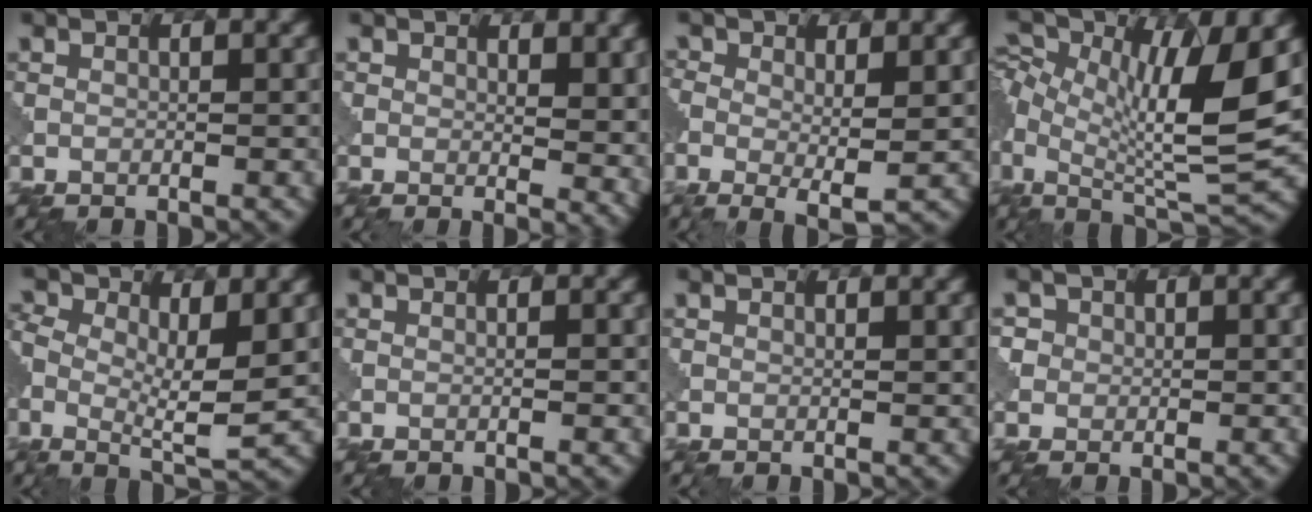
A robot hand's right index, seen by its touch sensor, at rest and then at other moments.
{"total": 6.5, "force": [2.3, 3.3, 5.1], "torque": [-0.045, -0.004, 0.039]}
{"total": 3.0, "force": [-0.1, 1.0, 2.8], "torque": [-0.053, -0.011, 0.001]}
{"total": 10.7, "force": [1.3, 4.1, 9.8], "torque": [-0.185, -0.004, 0.022]}
{"total": 6.3, "force": [0.2, 2.6, 5.7], "torque": [-0.117, -0.005, 0.002]}
{"total": 1.1, "force": [0.1, 0.5, 0.9], "torque": [0.005, 0.008, -0.012]}
{"total": 1.0, "force": [0.8, 0.4, 0.5], "torque": [0.001, 0.004, 0.004]}
{"total": 1.7, "force": [0.4, 1.6, -0.4], "torque": [0.004, 0.007, 0.004]}